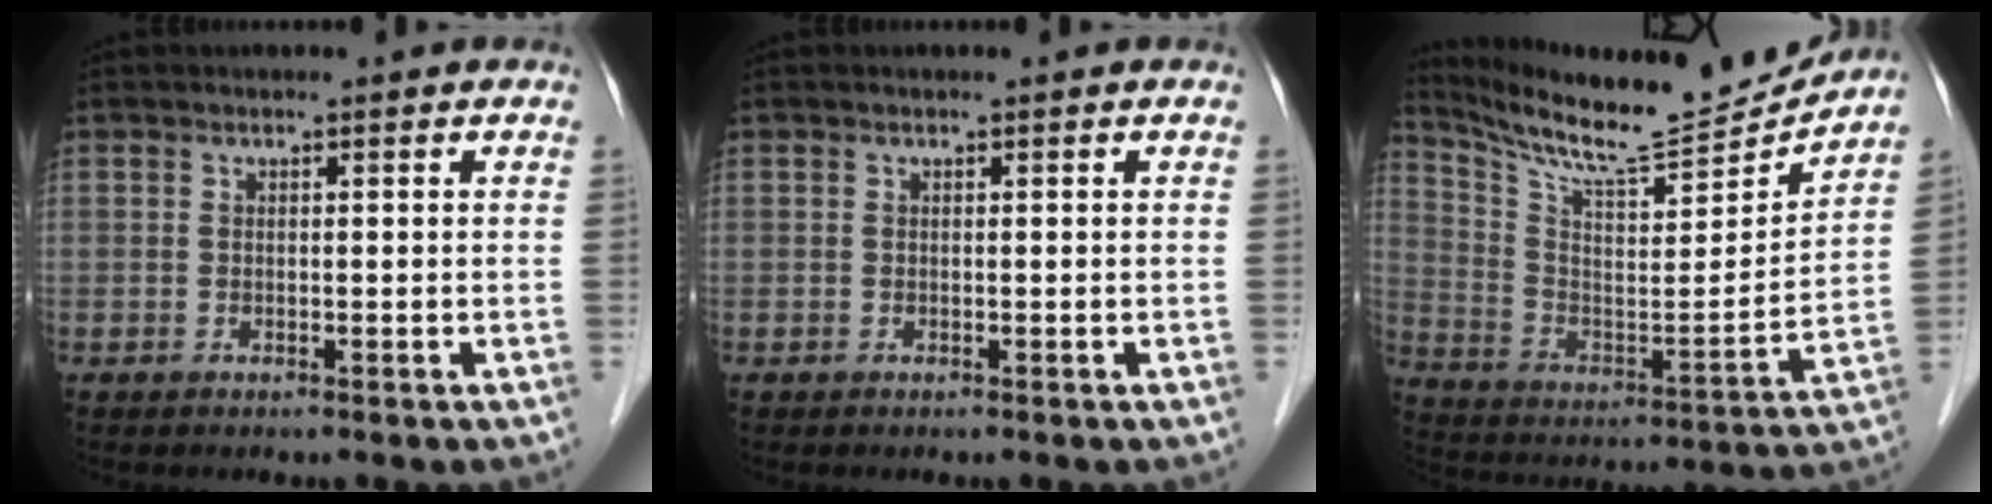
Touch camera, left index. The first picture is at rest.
{"total": 0.0}
{"total": 19.0, "force": [17.9, 1.1, 6.2], "torque": [-0.126, -0.044, 0.288]}